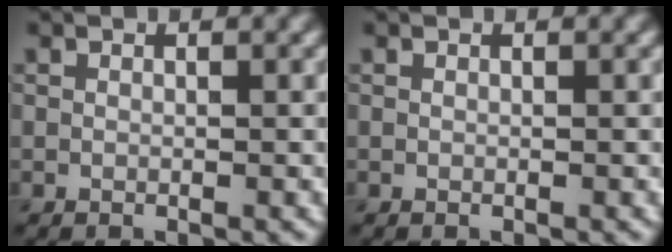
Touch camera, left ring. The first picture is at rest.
{"total": 0.0}